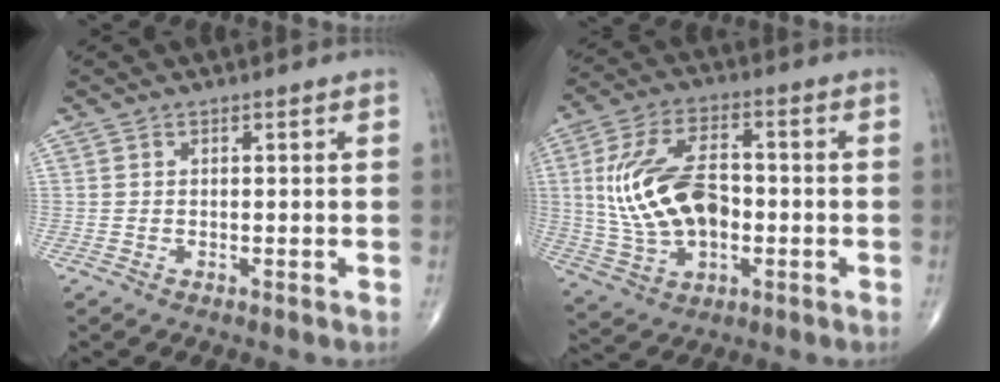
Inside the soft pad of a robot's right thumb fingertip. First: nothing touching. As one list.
[{"total": 16.4, "force": [-0.4, 9.5, 13.4], "torque": [-0.248, 0.016, -0.002]}]